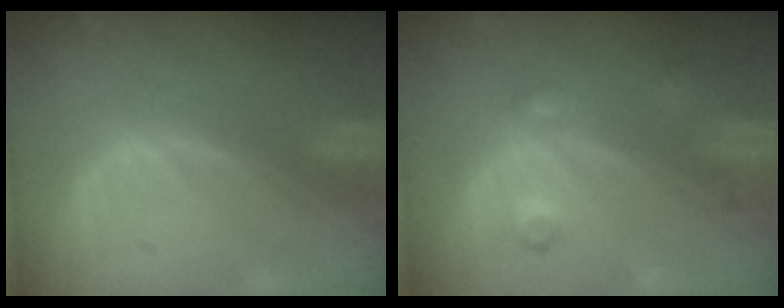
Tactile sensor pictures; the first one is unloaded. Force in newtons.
{"total": 3.8, "press": 3.8, "slide": 0.1}